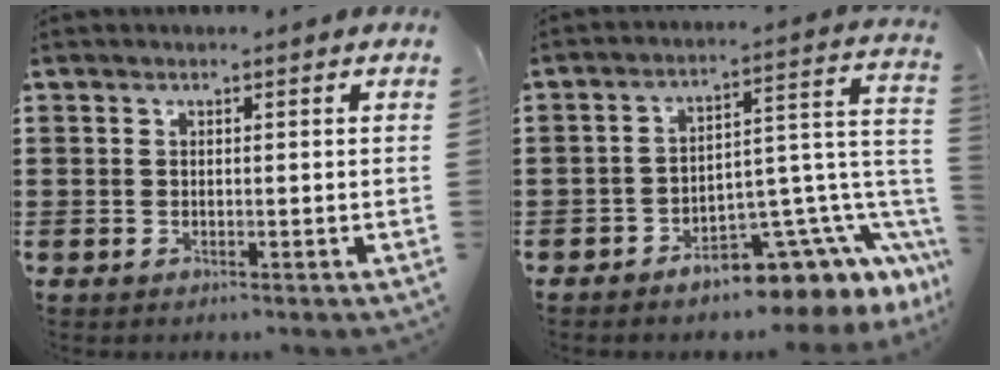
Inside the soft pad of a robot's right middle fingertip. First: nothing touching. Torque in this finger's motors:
{"motor_torque": [2.14, 0.00, 0.23, 0.08]}